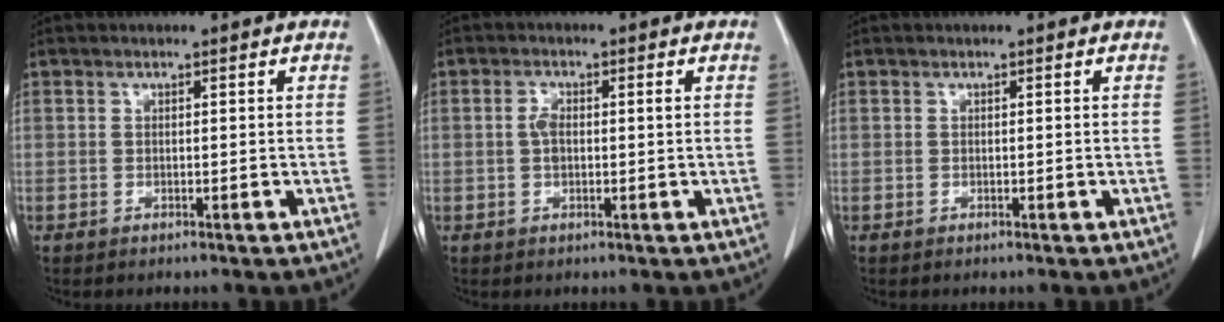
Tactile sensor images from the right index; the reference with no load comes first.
{"total": 2.8, "force": [0.2, 1.1, 2.5], "torque": [-0.057, 0.010, 0.002]}
{"total": 0.0}